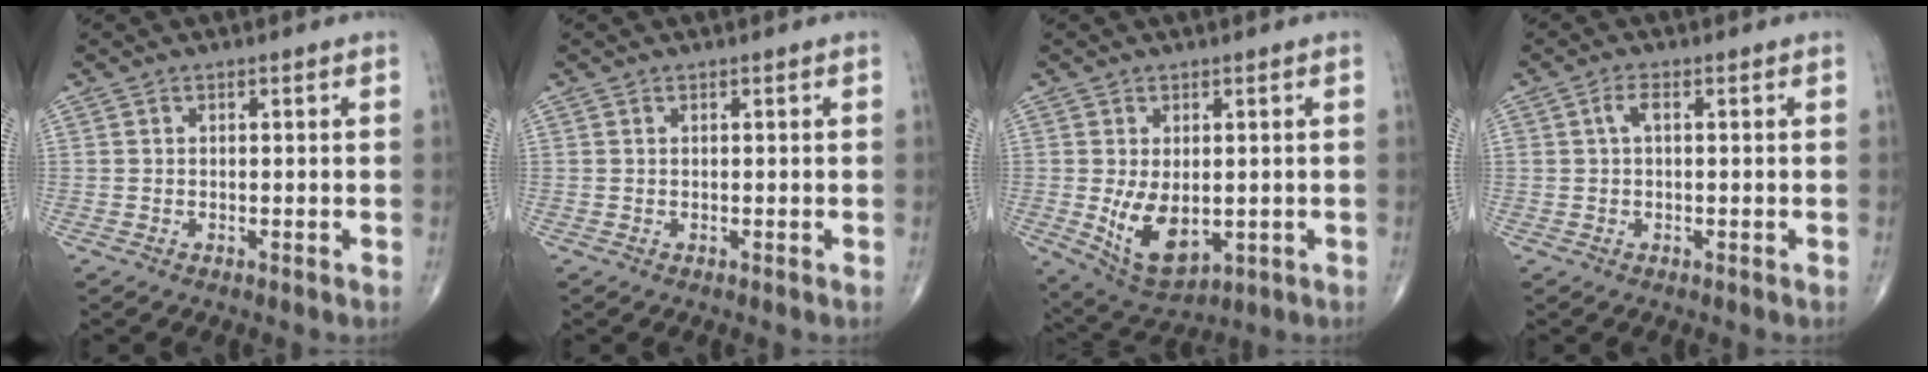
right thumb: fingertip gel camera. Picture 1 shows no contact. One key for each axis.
{"total": 0.0}
{"total": 9.8, "fx": -1.1, "fy": 5.8, "fz": 7.8, "tx": -0.122, "ty": -0.015, "tz": 0.003}
{"total": 2.1, "fx": 0.5, "fy": 1.0, "fz": 1.9, "tx": -0.039, "ty": 0.007, "tz": 0.009}